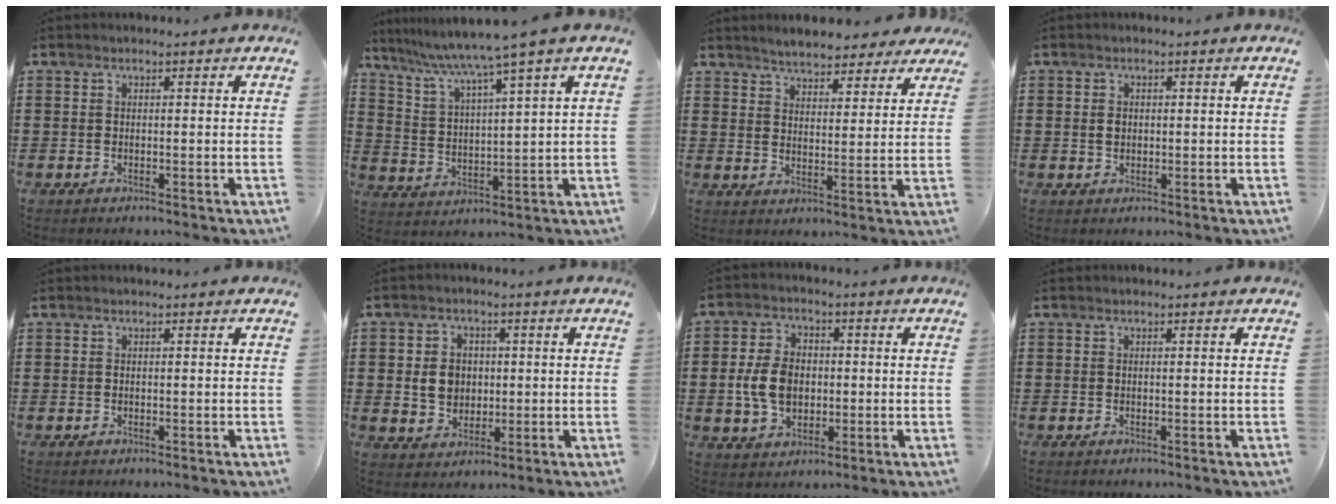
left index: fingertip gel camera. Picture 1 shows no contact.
{"total": 6.3, "force": [5.1, -1.0, 3.6], "torque": [-0.091, -0.037, 0.081]}
{"total": 4.5, "force": [4.3, 0.9, 0.5], "torque": [-0.028, -0.012, 0.080]}
{"total": 1.2, "force": [0.1, 1.0, 0.7], "torque": [-0.018, 0.006, 0.001]}
{"total": 0.0}
{"total": 4.5, "force": [0.1, 4.0, 2.1], "torque": [-0.046, 0.008, -0.003]}
{"total": 7.2, "force": [-0.5, 5.2, 5.0], "torque": [-0.112, 0.006, -0.015]}
{"total": 0.0}